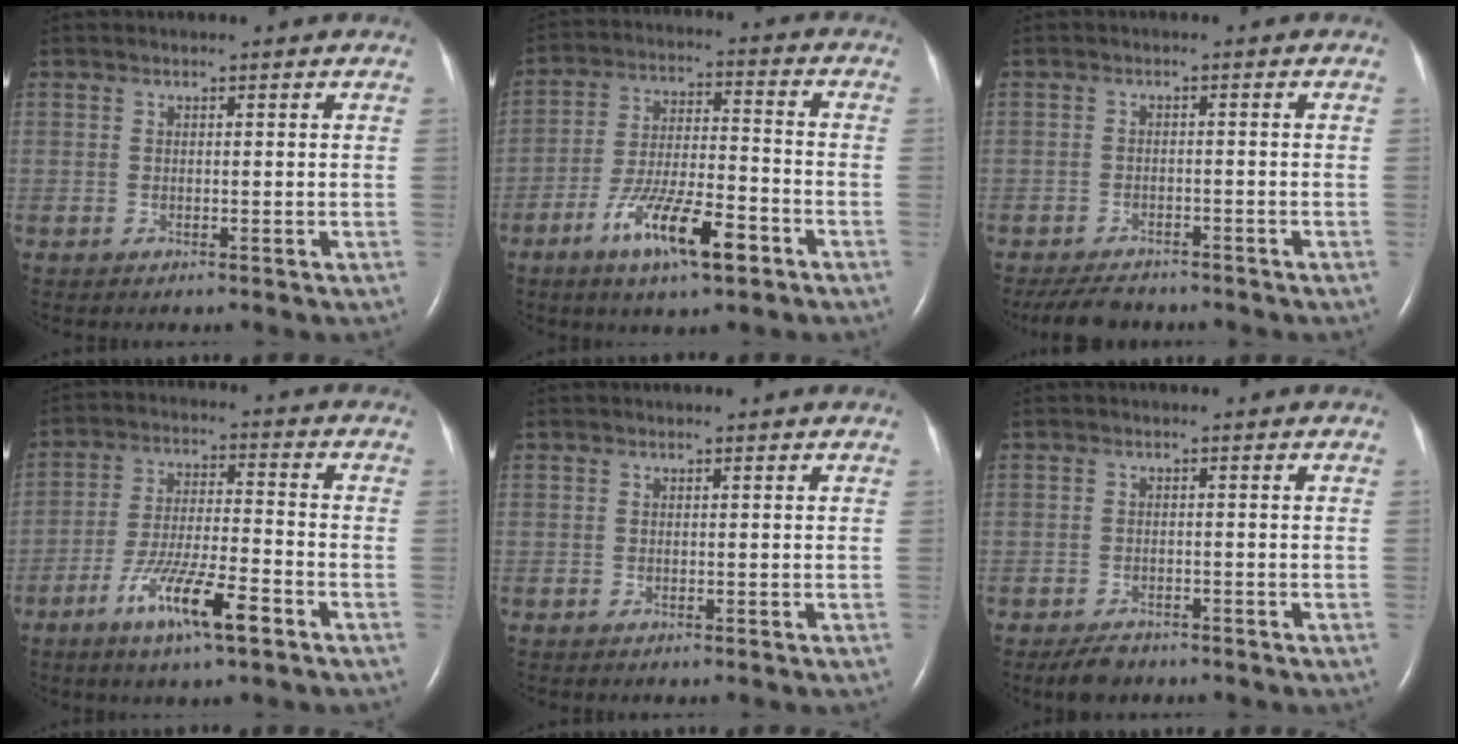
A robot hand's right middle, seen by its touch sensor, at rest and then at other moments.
{"total": 11.9, "force": [-6.5, 2.5, 9.6], "torque": [-0.181, -0.006, -0.111]}
{"total": 6.3, "force": [-5.6, 2.0, 2.0], "torque": [-0.034, -0.011, -0.086]}
{"total": 10.7, "force": [-6.0, 1.3, 8.8], "torque": [-0.168, -0.012, -0.105]}
{"total": 0.0}
{"total": 3.3, "force": [-2.6, 1.4, 1.3], "torque": [-0.031, -0.004, -0.040]}